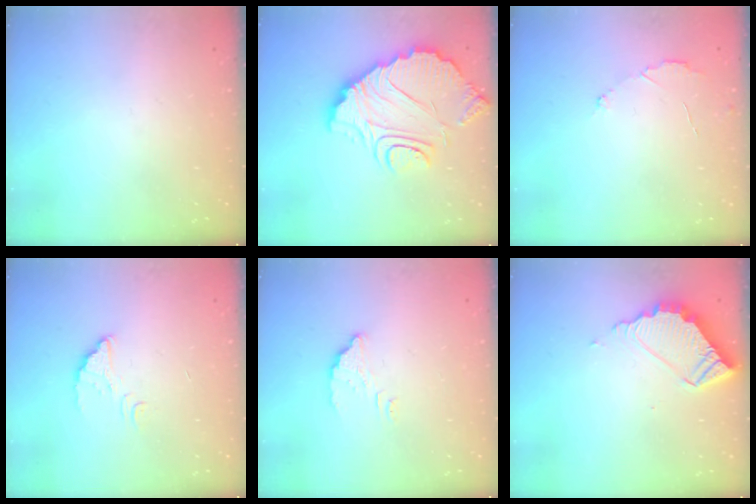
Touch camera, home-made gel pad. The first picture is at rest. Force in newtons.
{"total": 16.5, "press": 16.4, "slide": 1.4}
{"total": 3.6, "press": 3.6, "slide": 0.4}
{"total": 3.1, "press": 3.1, "slide": 0.2}
{"total": 2.5, "press": 2.5, "slide": 0.2}
{"total": 7.8, "press": 7.8, "slide": 0.4}